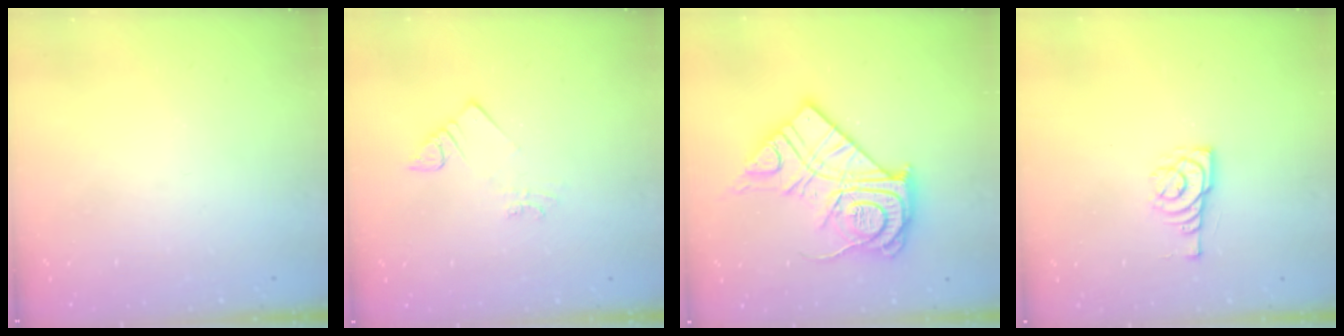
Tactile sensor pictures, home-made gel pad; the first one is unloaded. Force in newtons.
{"total": 1.5, "press": 1.4, "slide": 0.3}
{"total": 19.5, "press": 19.4, "slide": 1.5}
{"total": 7.7, "press": 7.7, "slide": 0.5}